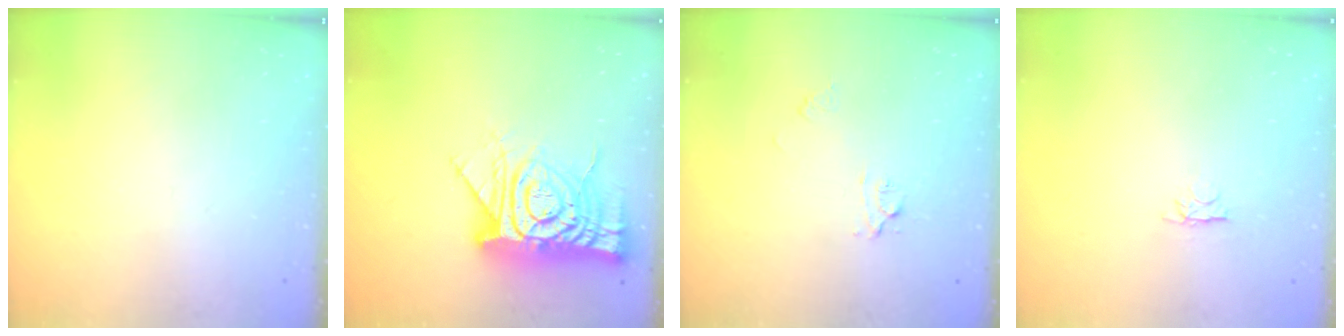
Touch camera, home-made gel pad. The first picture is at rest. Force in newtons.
{"total": 18.4, "press": 18.3, "slide": 1.8}
{"total": 6.0, "press": 5.9, "slide": 0.5}
{"total": 2.8, "press": 2.7, "slide": 0.4}